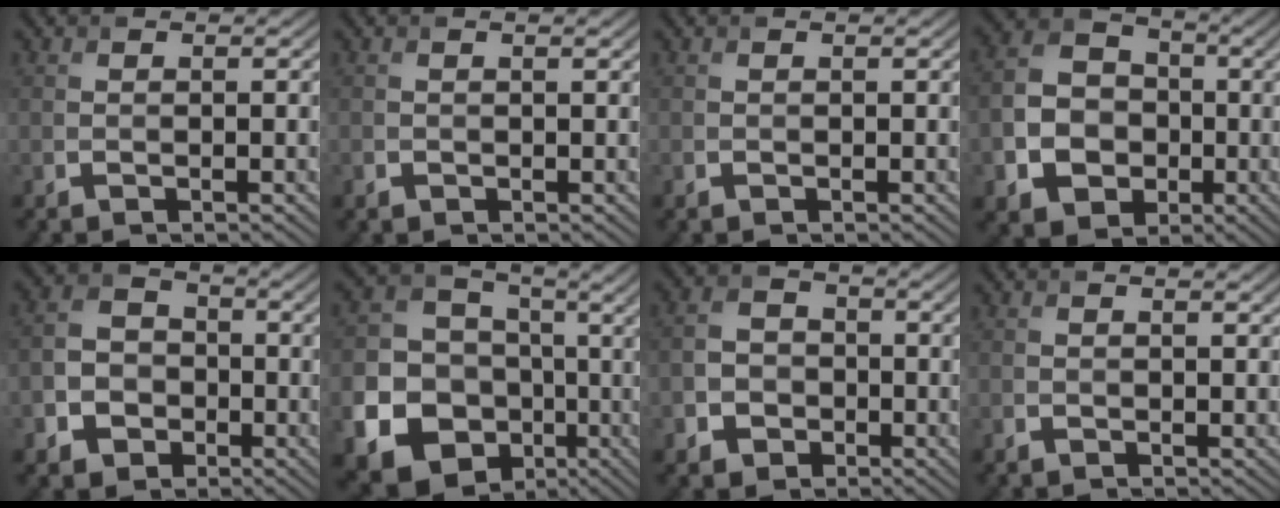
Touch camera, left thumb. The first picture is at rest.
{"total": 0.5, "force": [0.1, 0.4, 0.3], "torque": [-0.009, -0.002, 0.004]}
{"total": 0.0}
{"total": 9.1, "force": [-2.6, 7.6, 4.4], "torque": [-0.103, -0.022, -0.063]}
{"total": 6.7, "force": [-2.7, 5.5, 2.8], "torque": [-0.065, -0.013, -0.060]}
{"total": 17.9, "force": [-5.3, 15.8, 6.6], "torque": [-0.175, -0.044, -0.092]}
{"total": 5.1, "force": [-2.0, 4.3, 1.9], "torque": [-0.042, -0.009, -0.048]}
{"total": 0.8, "force": [0.2, 0.4, 0.6], "torque": [-0.015, 0.000, 0.006]}